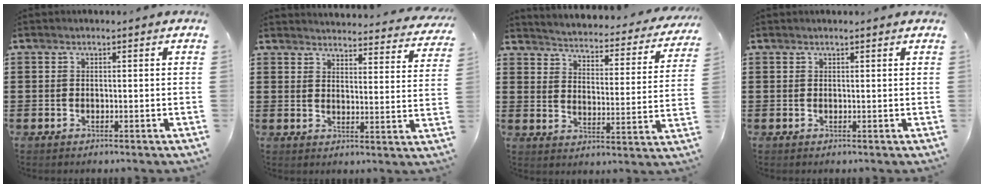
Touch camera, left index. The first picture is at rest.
{"total": 3.8, "force": [3.8, 0.0, 0.4], "torque": [-0.018, -0.029, 0.063]}
{"total": 3.0, "force": [3.0, -0.2, 0.2], "torque": [-0.027, -0.035, 0.041]}
{"total": 0.5, "force": [0.4, 0.0, 0.3], "torque": [-0.007, 0.000, 0.009]}